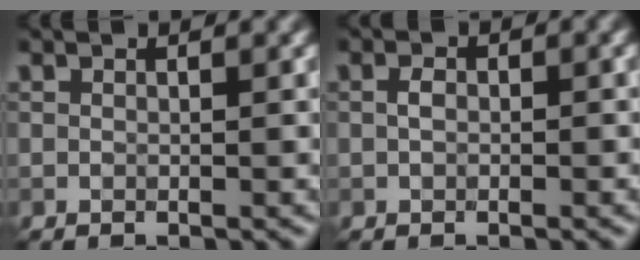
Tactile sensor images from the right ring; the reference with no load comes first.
{"total": 0.9, "force": [-0.2, 0.5, 0.7], "torque": [-0.014, 0.003, -0.004]}